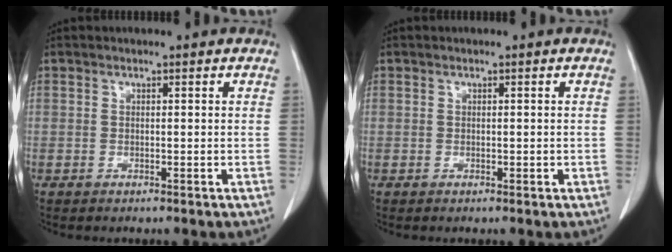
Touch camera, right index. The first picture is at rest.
{"total": 0.6, "force": [-0.1, 0.3, 0.5], "torque": [-0.009, 0.002, 0.001]}